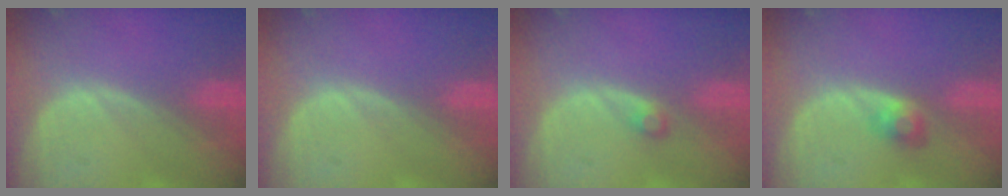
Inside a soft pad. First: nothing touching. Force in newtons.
{"total": 0.0}
{"total": 1.3, "press": 1.2, "slide": 0.3}
{"total": 2.5, "press": 2.3, "slide": 0.9}